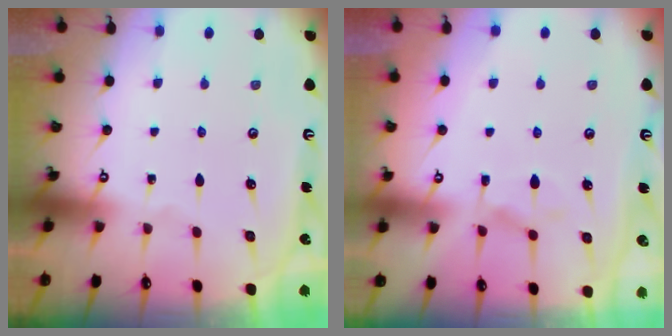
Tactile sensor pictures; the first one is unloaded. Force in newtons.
{"total": 1.4, "press": 0.3, "slide": 1.3}